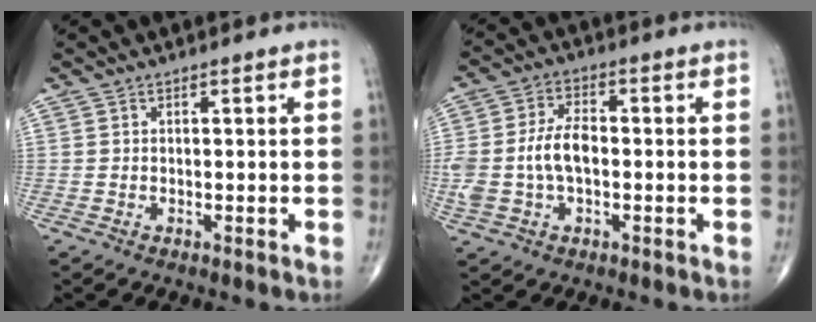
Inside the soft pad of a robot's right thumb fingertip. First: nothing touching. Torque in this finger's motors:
{"motor_torque": [1.51, 1.26, 1.06, -0.36, 0.11]}